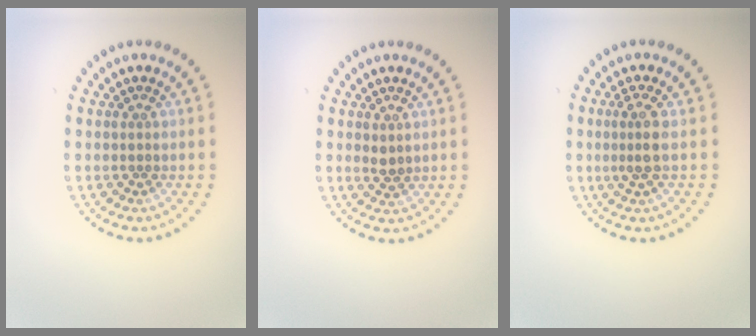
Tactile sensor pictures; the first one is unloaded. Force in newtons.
{"total": 0.9, "press": 0.8, "slide": 0.3}
{"total": 2.0, "press": 1.7, "slide": 1.2}